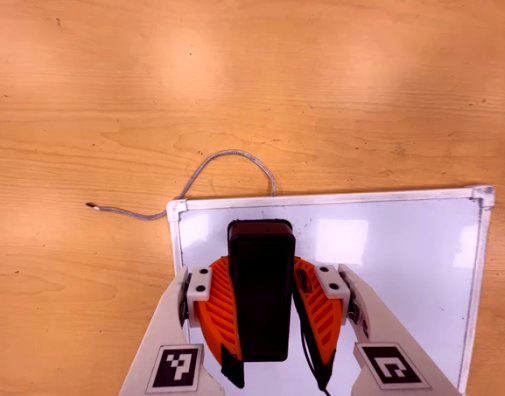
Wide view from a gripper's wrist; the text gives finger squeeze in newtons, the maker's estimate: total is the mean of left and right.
{"total": 6.6, "left": 5.7, "right": 7.6}